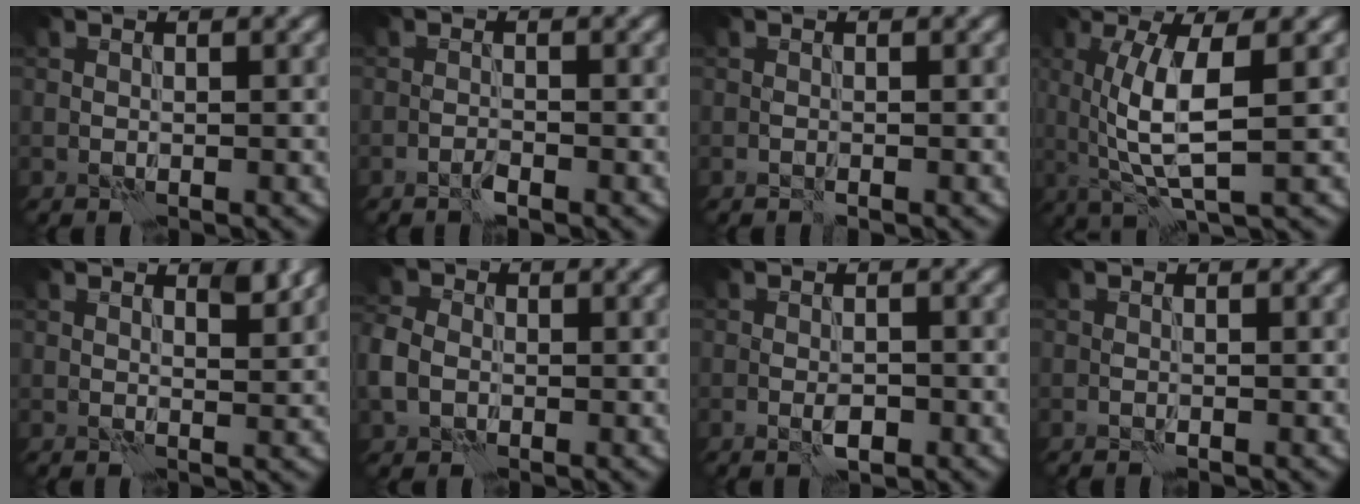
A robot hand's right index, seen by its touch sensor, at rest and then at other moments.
{"total": 0.6, "force": [-0.5, -0.1, 0.3], "torque": [-0.005, 0.003, -0.011]}
{"total": 0.0}
{"total": 5.8, "force": [0.9, 1.3, 5.6], "torque": [-0.104, 0.003, 0.020]}
{"total": 1.6, "force": [1.2, 0.3, 0.9], "torque": [-0.012, -0.001, 0.023]}
{"total": 4.7, "force": [-1.1, 3.7, 2.6], "torque": [-0.071, -0.002, -0.028]}
{"total": 1.5, "force": [-0.5, 0.7, 1.3], "torque": [-0.022, 0.000, -0.009]}
{"total": 0.0}